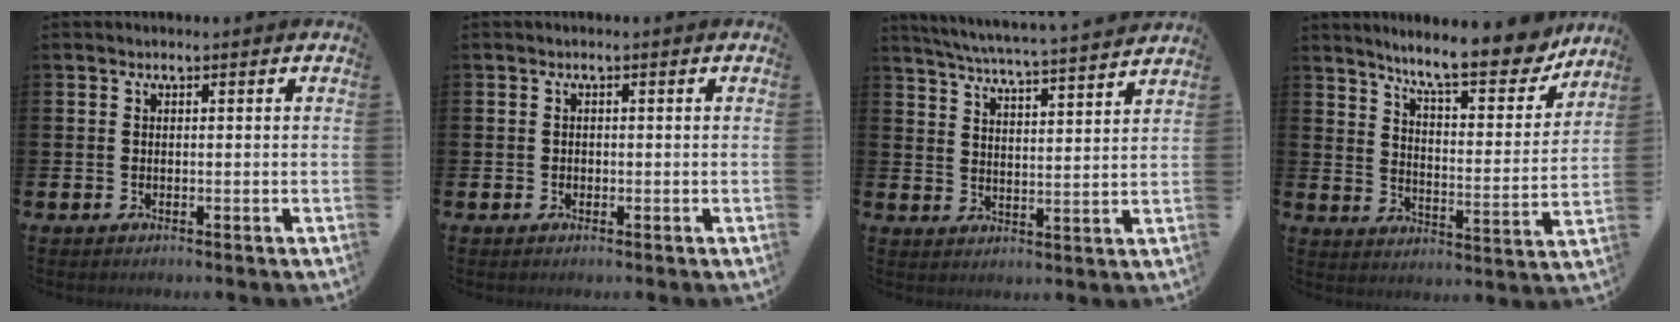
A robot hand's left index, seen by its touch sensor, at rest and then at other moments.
{"total": 0.6, "force": [-0.1, 0.5, 0.1], "torque": [-0.008, 0.007, -0.003]}
{"total": 5.7, "force": [5.6, -0.4, 1.4], "torque": [-0.051, -0.045, 0.096]}
{"total": 10.5, "force": [9.4, 1.7, 4.5], "torque": [-0.099, -0.055, 0.160]}